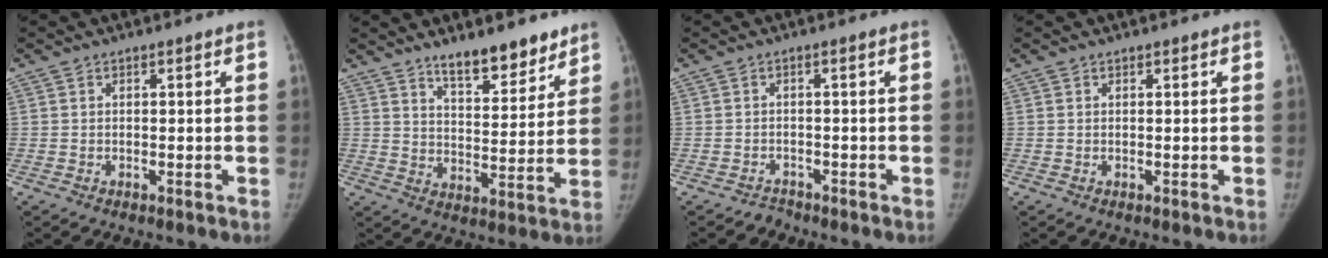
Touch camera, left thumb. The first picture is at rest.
{"total": 10.9, "force": [8.6, 3.7, 5.5], "torque": [-0.047, -0.066, 0.138]}
{"total": 1.6, "force": [-1.4, 0.5, -0.7], "torque": [0.020, 0.005, -0.027]}
{"total": 0.0}